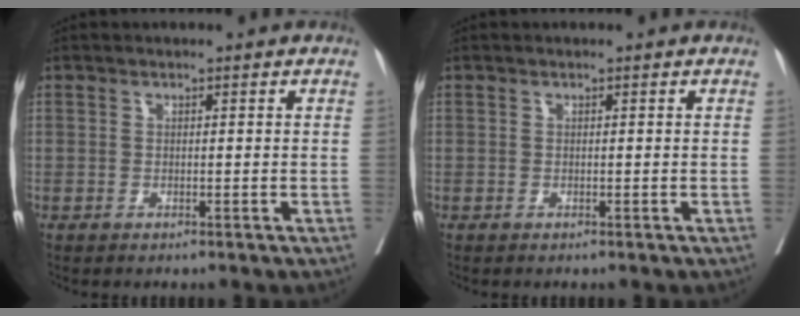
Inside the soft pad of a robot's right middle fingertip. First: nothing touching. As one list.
[{"total": 0.0}]